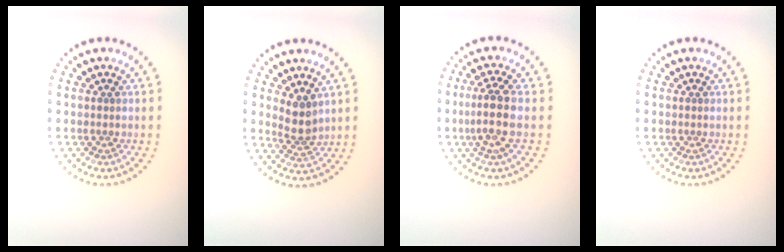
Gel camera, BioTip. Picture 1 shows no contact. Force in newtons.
{"total": 2.2, "press": 1.8, "slide": 1.3}
{"total": 3.4, "press": 2.9, "slide": 1.7}
{"total": 0.0}